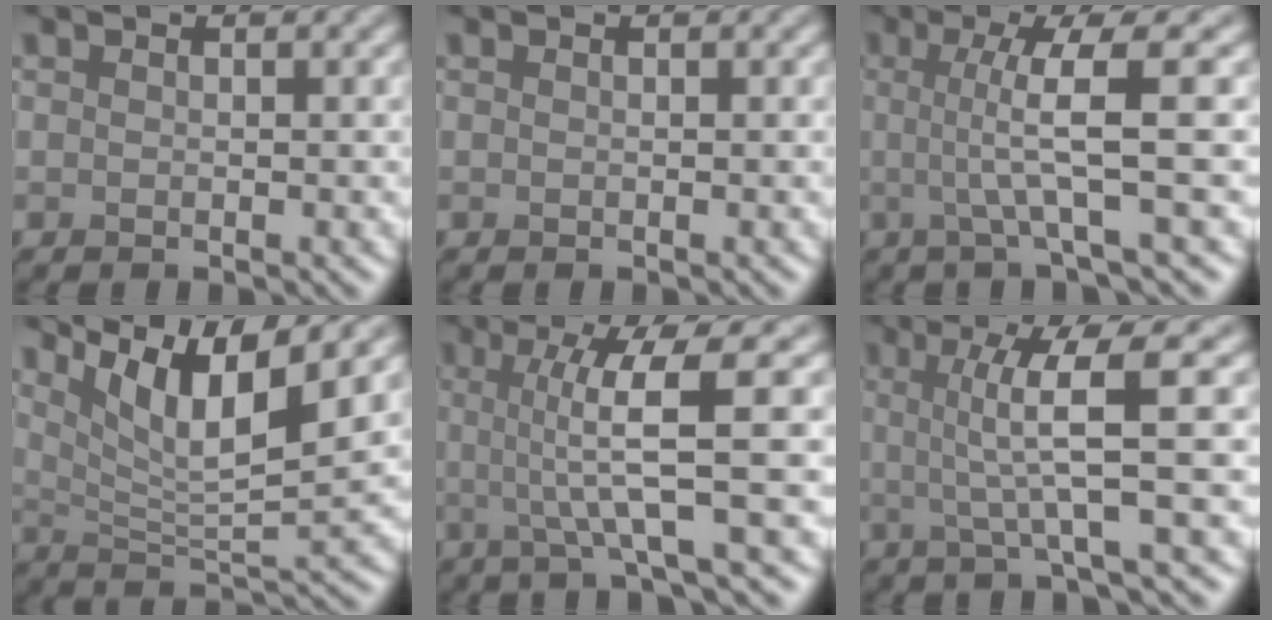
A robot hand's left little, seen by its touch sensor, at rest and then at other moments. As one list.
[{"total": 0.0}, {"total": 5.4, "force": [0.3, 0.8, 5.4], "torque": [-0.090, 0.002, -0.001]}, {"total": 8.2, "force": [5.1, 1.7, 6.2], "torque": [-0.104, -0.001, 0.095]}, {"total": 6.3, "force": [0.6, 0.9, 6.2], "torque": [-0.106, 0.003, 0.008]}, {"total": 5.8, "force": [0.7, 0.8, 5.7], "torque": [-0.098, 0.006, 0.012]}]